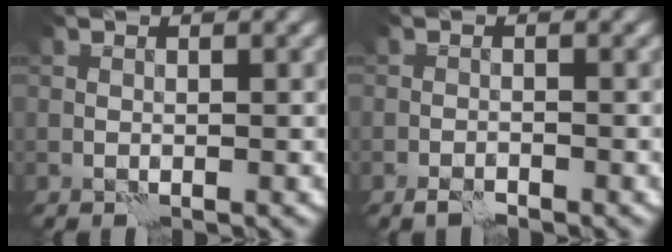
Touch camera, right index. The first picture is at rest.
{"total": 1.3, "force": [-1.1, 0.2, 0.5], "torque": [-0.012, 0.000, -0.024]}